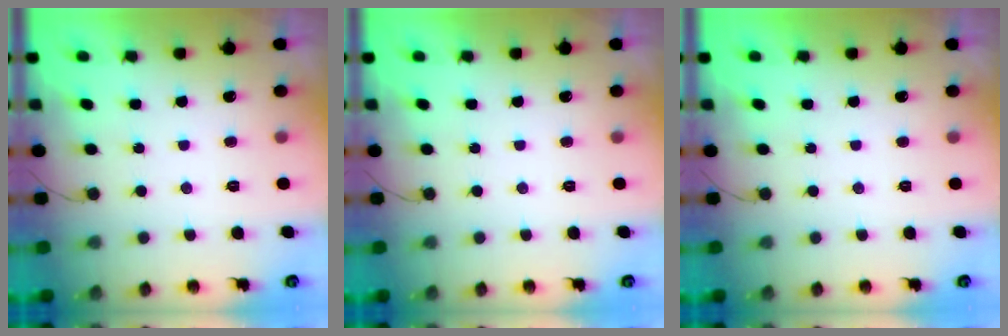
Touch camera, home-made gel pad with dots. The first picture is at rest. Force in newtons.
{"total": 0.0}
{"total": 0.0}